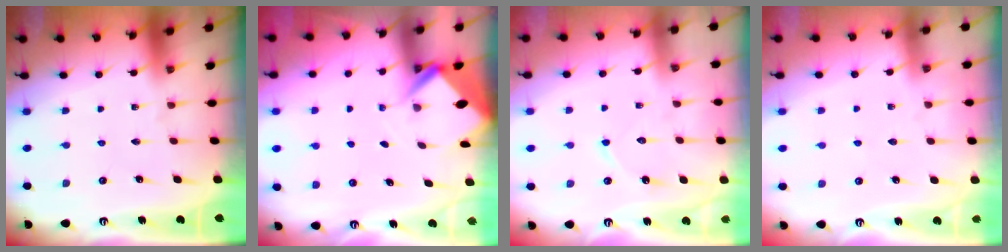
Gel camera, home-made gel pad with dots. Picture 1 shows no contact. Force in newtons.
{"total": 2.7, "press": 2.7, "slide": 0.1}
{"total": 6.0, "press": 6.0, "slide": 0.5}
{"total": 3.4, "press": 3.3, "slide": 0.6}